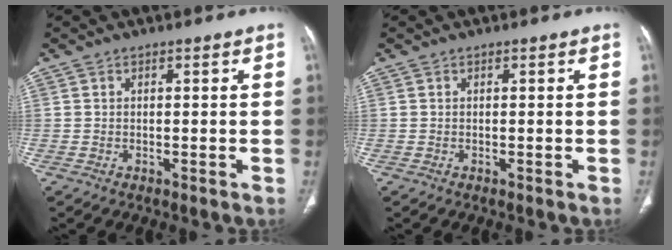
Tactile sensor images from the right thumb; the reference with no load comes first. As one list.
[{"total": 0.0}]